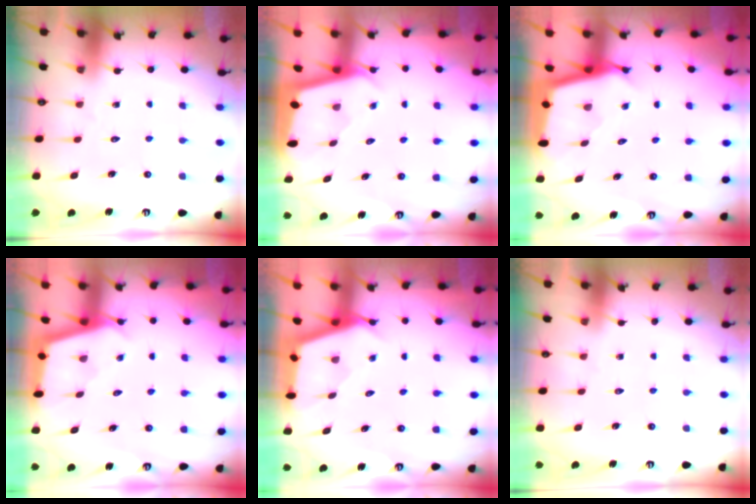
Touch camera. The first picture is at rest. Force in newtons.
{"total": 1.7, "press": 1.7, "slide": 0.1}
{"total": 2.7, "press": 2.7, "slide": 0.1}
{"total": 2.7, "press": 2.7, "slide": 0.3}
{"total": 2.4, "press": 2.4, "slide": 0.2}
{"total": 0.0}